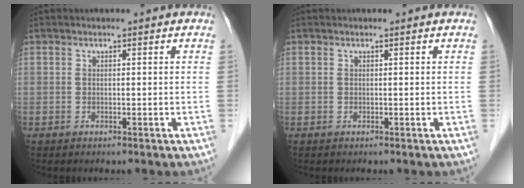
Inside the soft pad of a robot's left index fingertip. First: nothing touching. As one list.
[{"total": 0.0}]